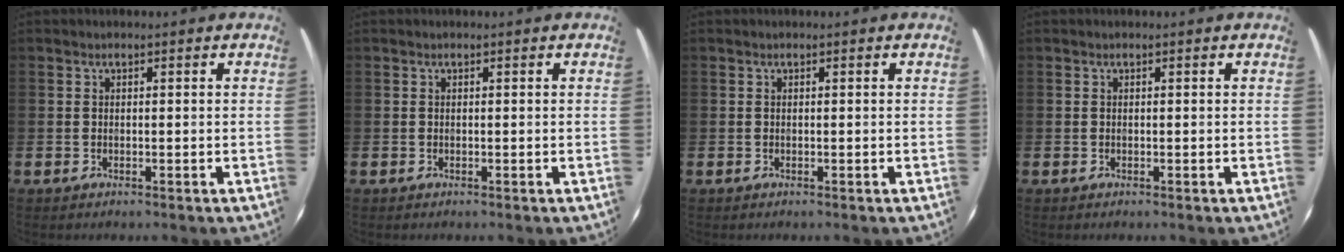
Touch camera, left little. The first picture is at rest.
{"total": 0.0}
{"total": 0.0}
{"total": 0.0}